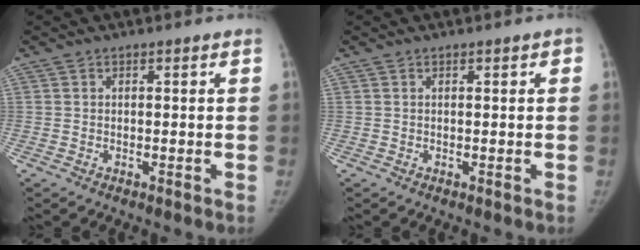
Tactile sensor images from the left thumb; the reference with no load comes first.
{"total": 0.8, "force": [0.3, 0.4, 0.6], "torque": [-0.003, 0.002, 0.003]}